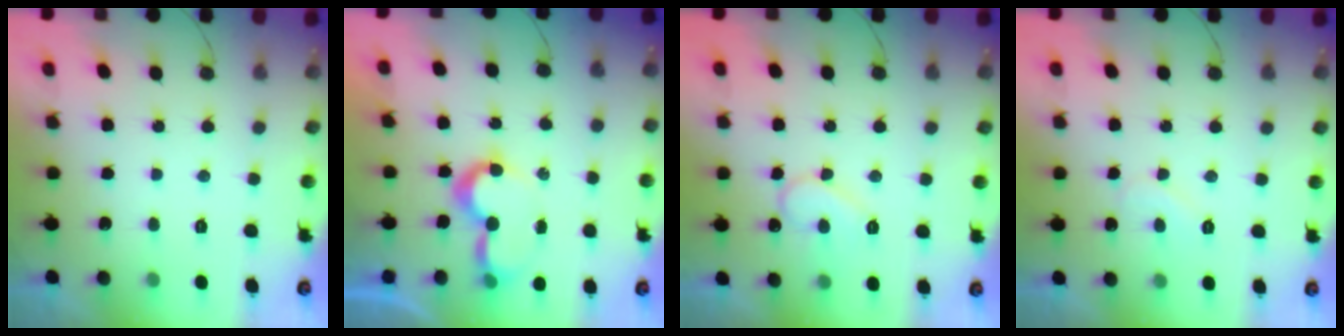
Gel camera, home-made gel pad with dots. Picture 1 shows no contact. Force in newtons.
{"total": 7.8, "press": 7.8, "slide": 0.8}
{"total": 9.3, "press": 9.3, "slide": 0.8}
{"total": 6.3, "press": 6.3, "slide": 0.6}